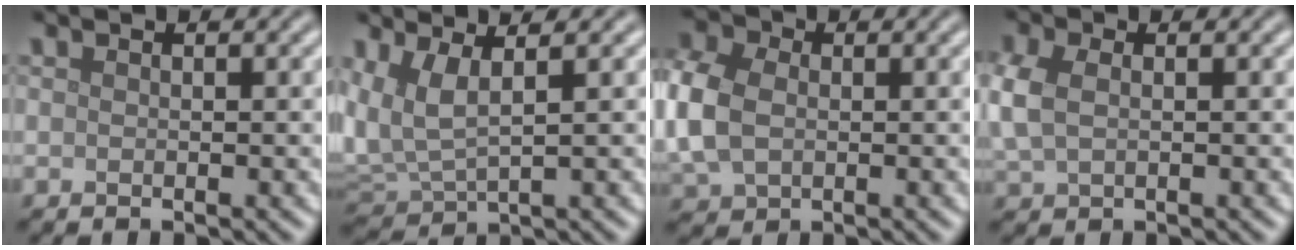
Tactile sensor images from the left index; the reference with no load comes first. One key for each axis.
{"total": 4.0, "fx": 1.3, "fy": 1.7, "fz": 3.4, "tx": -0.092, "ty": -0.004, "tz": 0.030}
{"total": 6.6, "fx": 0.0, "fy": 5.0, "fz": 4.3, "tx": -0.138, "ty": 0.001, "tz": 0.003}
{"total": 3.1, "fx": 0.3, "fy": 2.2, "fz": 2.2, "tx": -0.061, "ty": 0.003, "tz": 0.007}